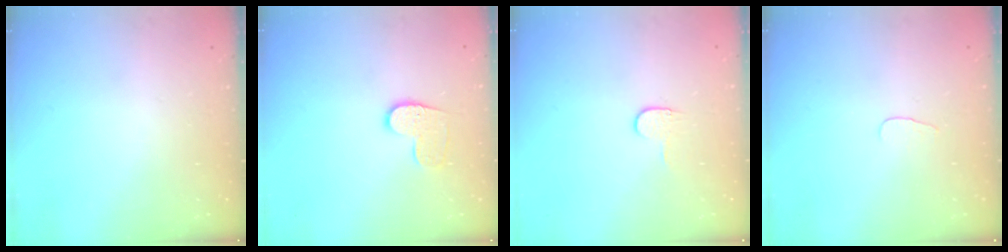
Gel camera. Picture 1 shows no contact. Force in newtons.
{"total": 9.2, "press": 9.2, "slide": 0.3}
{"total": 3.8, "press": 3.8, "slide": 0.3}
{"total": 2.8, "press": 2.8, "slide": 0.3}